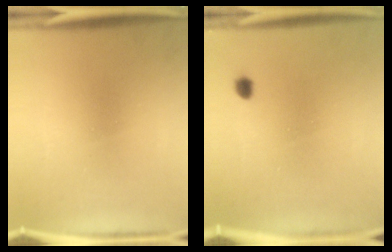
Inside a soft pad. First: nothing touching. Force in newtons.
{"total": 1.3}